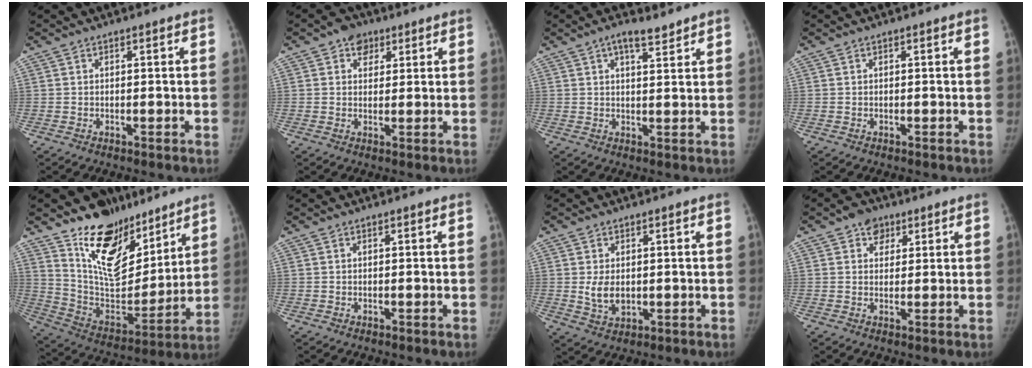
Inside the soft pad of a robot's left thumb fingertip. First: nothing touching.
{"total": 4.7, "force": [2.3, 3.6, 1.8], "torque": [0.001, -0.005, 0.031]}
{"total": 4.7, "force": [3.3, 1.6, 2.9], "torque": [-0.036, -0.018, 0.054]}
{"total": 0.0}
{"total": 21.1, "force": [15.0, 10.7, 10.3], "torque": [-0.107, -0.110, 0.258]}
{"total": 0.0}
{"total": 4.9, "force": [0.4, 3.4, 3.6], "torque": [-0.053, -0.012, 0.018]}
{"total": 4.7, "force": [2.5, 3.6, 1.7], "torque": [0.002, -0.007, 0.034]}